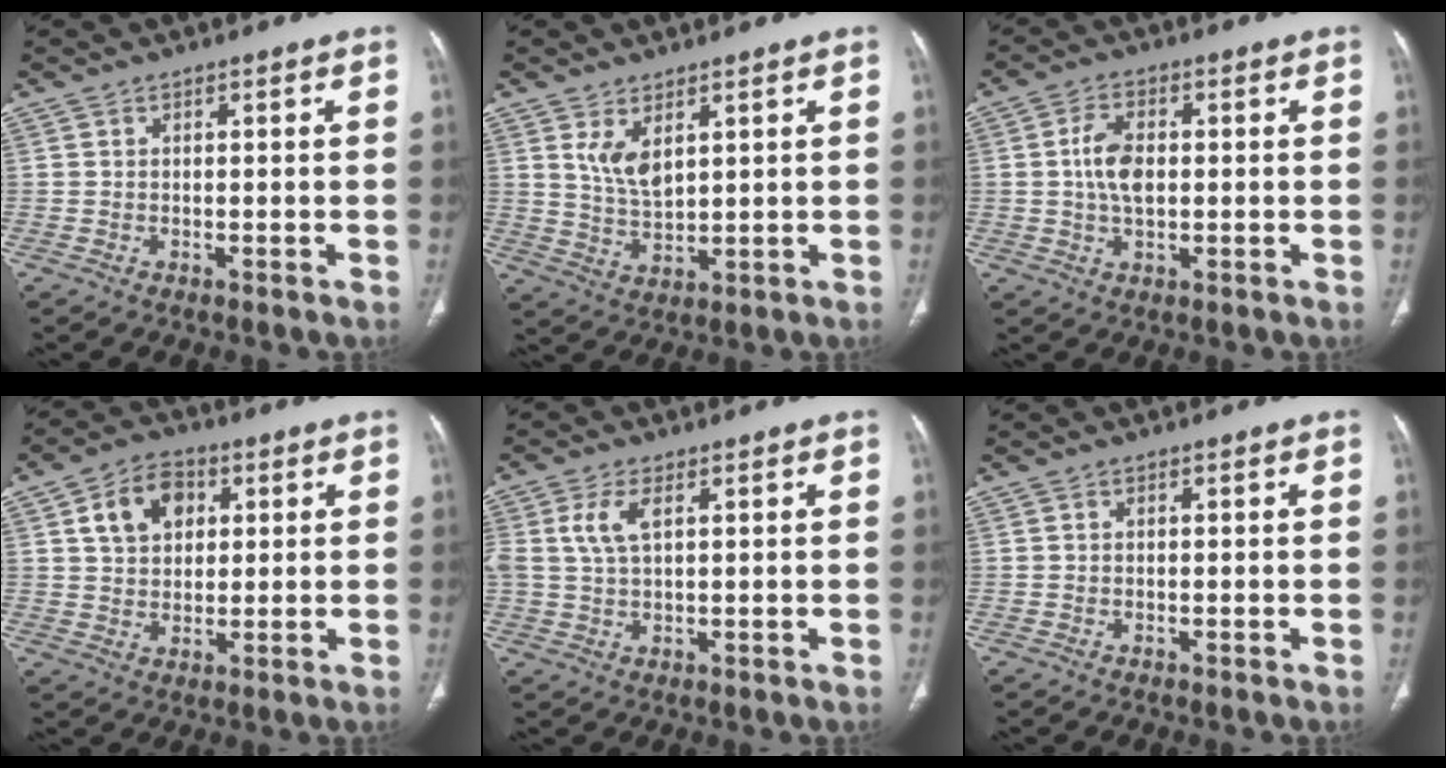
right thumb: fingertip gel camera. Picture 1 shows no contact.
{"total": 5.7, "force": [2.6, 2.7, 4.3], "torque": [-0.076, -0.021, 0.061]}
{"total": 6.3, "force": [0.3, 3.6, 5.1], "torque": [-0.099, 0.007, 0.004]}
{"total": 9.3, "force": [3.1, 6.8, 5.6], "torque": [-0.070, 0.000, 0.051]}
{"total": 5.3, "force": [1.6, 2.6, 4.3], "torque": [-0.103, 0.003, 0.035]}
{"total": 0.0}